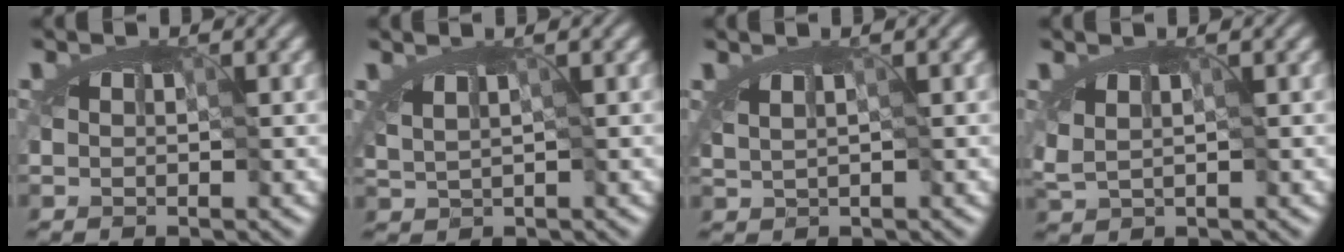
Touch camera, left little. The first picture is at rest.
{"total": 1.1, "force": [-0.1, 0.5, 0.9], "torque": [-0.011, -0.001, 0.003]}
{"total": 0.7, "force": [-0.1, 0.3, 0.6], "torque": [-0.006, -0.004, 0.001]}
{"total": 1.6, "force": [0.0, 0.9, 1.4], "torque": [-0.024, 0.005, 0.007]}